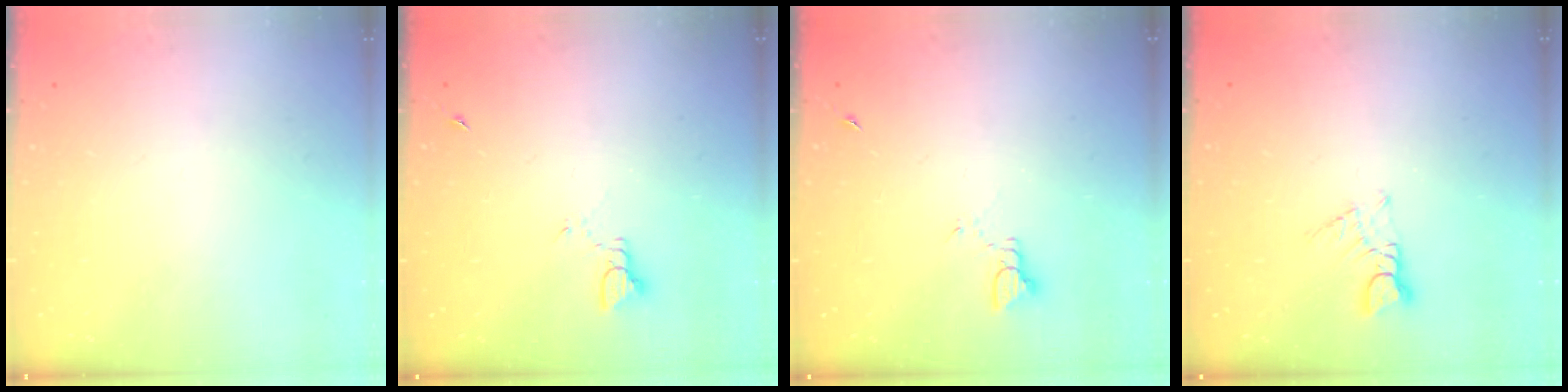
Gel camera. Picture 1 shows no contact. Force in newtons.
{"total": 2.5, "press": 2.5, "slide": 0.3}
{"total": 2.5, "press": 2.5, "slide": 0.3}
{"total": 1.1, "press": 1.1, "slide": 0.1}